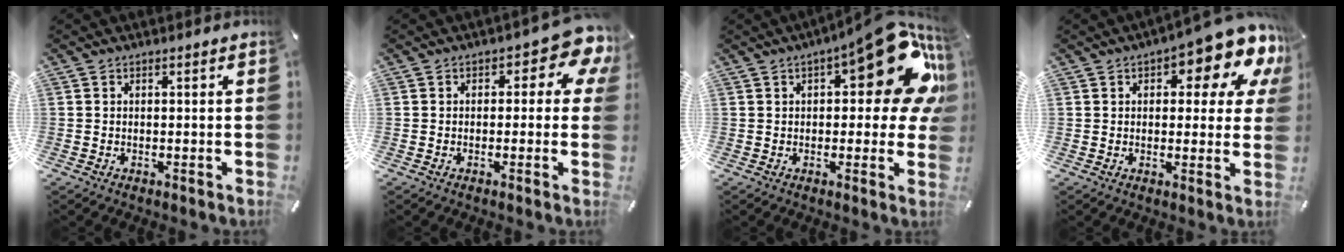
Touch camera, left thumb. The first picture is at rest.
{"total": 7.8, "force": [2.8, 4.1, 6.0], "torque": [-0.069, -0.017, 0.044]}
{"total": 19.9, "force": [7.2, 7.9, 16.7], "torque": [-0.201, -0.044, 0.110]}
{"total": 13.6, "force": [8.1, 5.3, 9.6], "torque": [-0.119, -0.055, 0.131]}